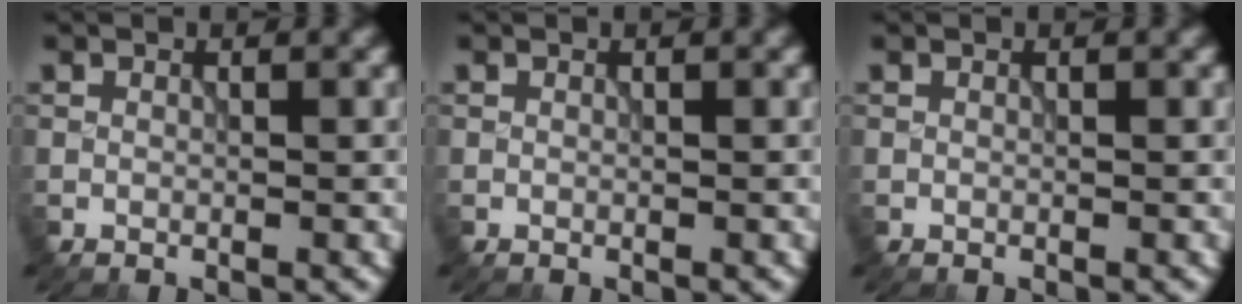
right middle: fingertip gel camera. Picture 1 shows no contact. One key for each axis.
{"total": 0.0}
{"total": 0.0}